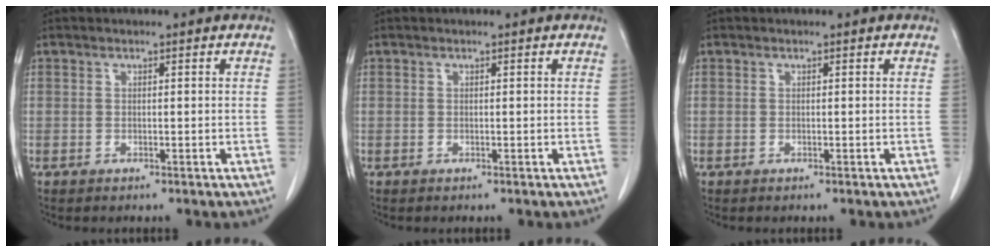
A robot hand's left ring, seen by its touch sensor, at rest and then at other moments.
{"total": 0.0}
{"total": 0.0}